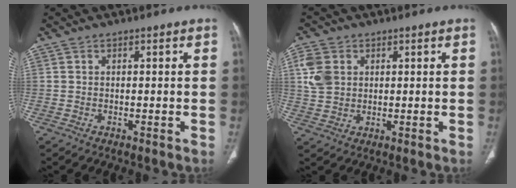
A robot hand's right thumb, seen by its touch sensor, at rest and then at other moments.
{"total": 6.6, "force": [1.7, 5.2, 3.7], "torque": [-0.068, -0.002, 0.035]}